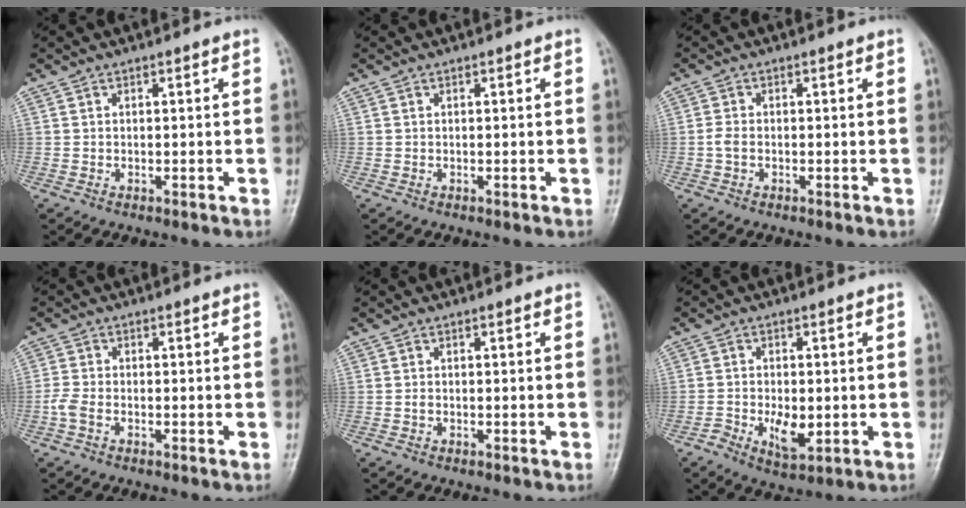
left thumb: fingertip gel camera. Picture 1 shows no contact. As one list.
[{"total": 0.0}, {"total": 1.6, "force": [-0.4, 1.0, 1.2], "torque": [-0.023, 0.004, -0.009]}, {"total": 2.5, "force": [-1.1, 1.4, 1.7], "torque": [-0.040, 0.006, -0.026]}, {"total": 0.6, "force": [-0.2, 0.4, 0.4], "torque": [-0.005, 0.004, -0.002]}, {"total": 5.8, "force": [-1.4, 3.2, 4.7], "torque": [-0.077, -0.002, -0.020]}]